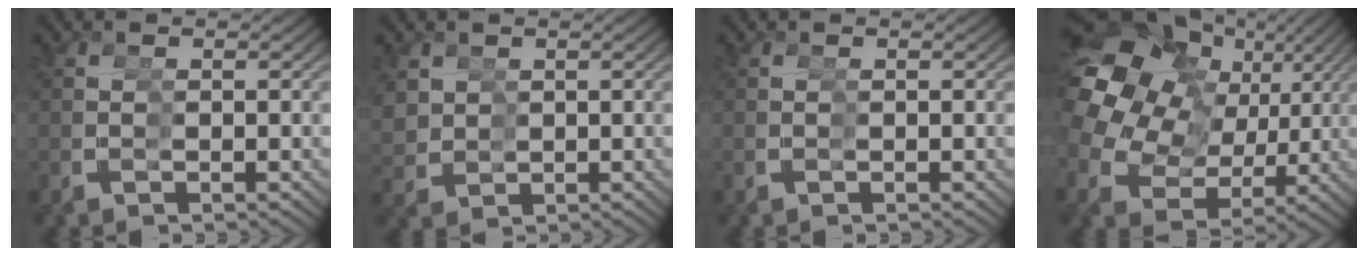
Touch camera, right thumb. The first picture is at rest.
{"total": 2.9, "force": [1.9, 2.2, -0.1], "torque": [-0.015, -0.009, 0.042]}
{"total": 0.0}
{"total": 12.8, "force": [3.8, 8.5, 8.8], "torque": [-0.179, 0.017, 0.059]}